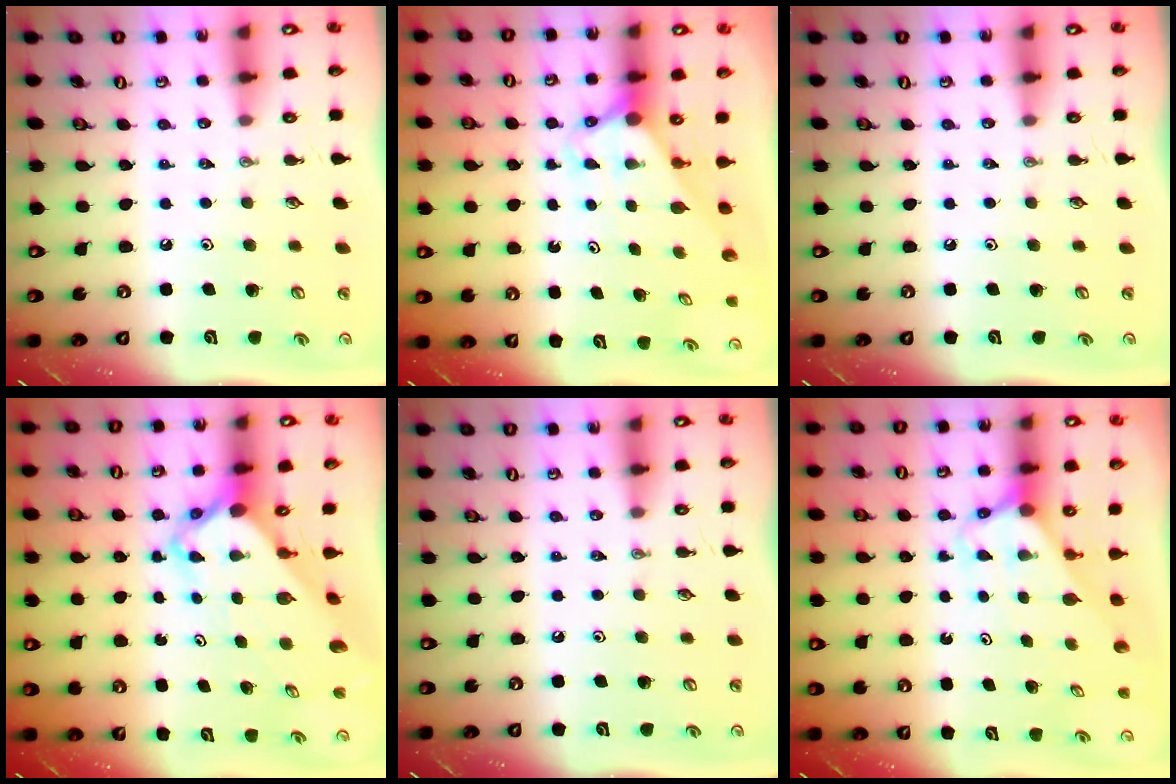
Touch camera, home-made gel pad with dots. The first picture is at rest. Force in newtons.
{"total": 2.9, "press": 2.9, "slide": 0.1}
{"total": 0.0}
{"total": 5.1, "press": 5.1, "slide": 0.3}
{"total": 0.0}
{"total": 2.6, "press": 2.6, "slide": 0.2}